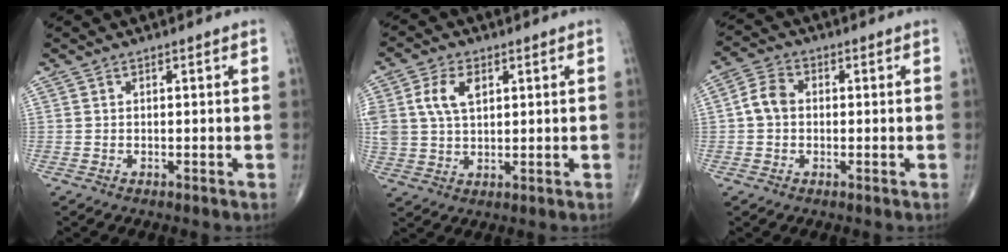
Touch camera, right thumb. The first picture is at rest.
{"total": 8.3, "force": [2.6, 5.2, 5.9], "torque": [-0.117, 0.001, 0.052]}
{"total": 4.8, "force": [-0.1, 3.8, 3.0], "torque": [-0.054, 0.016, -0.009]}